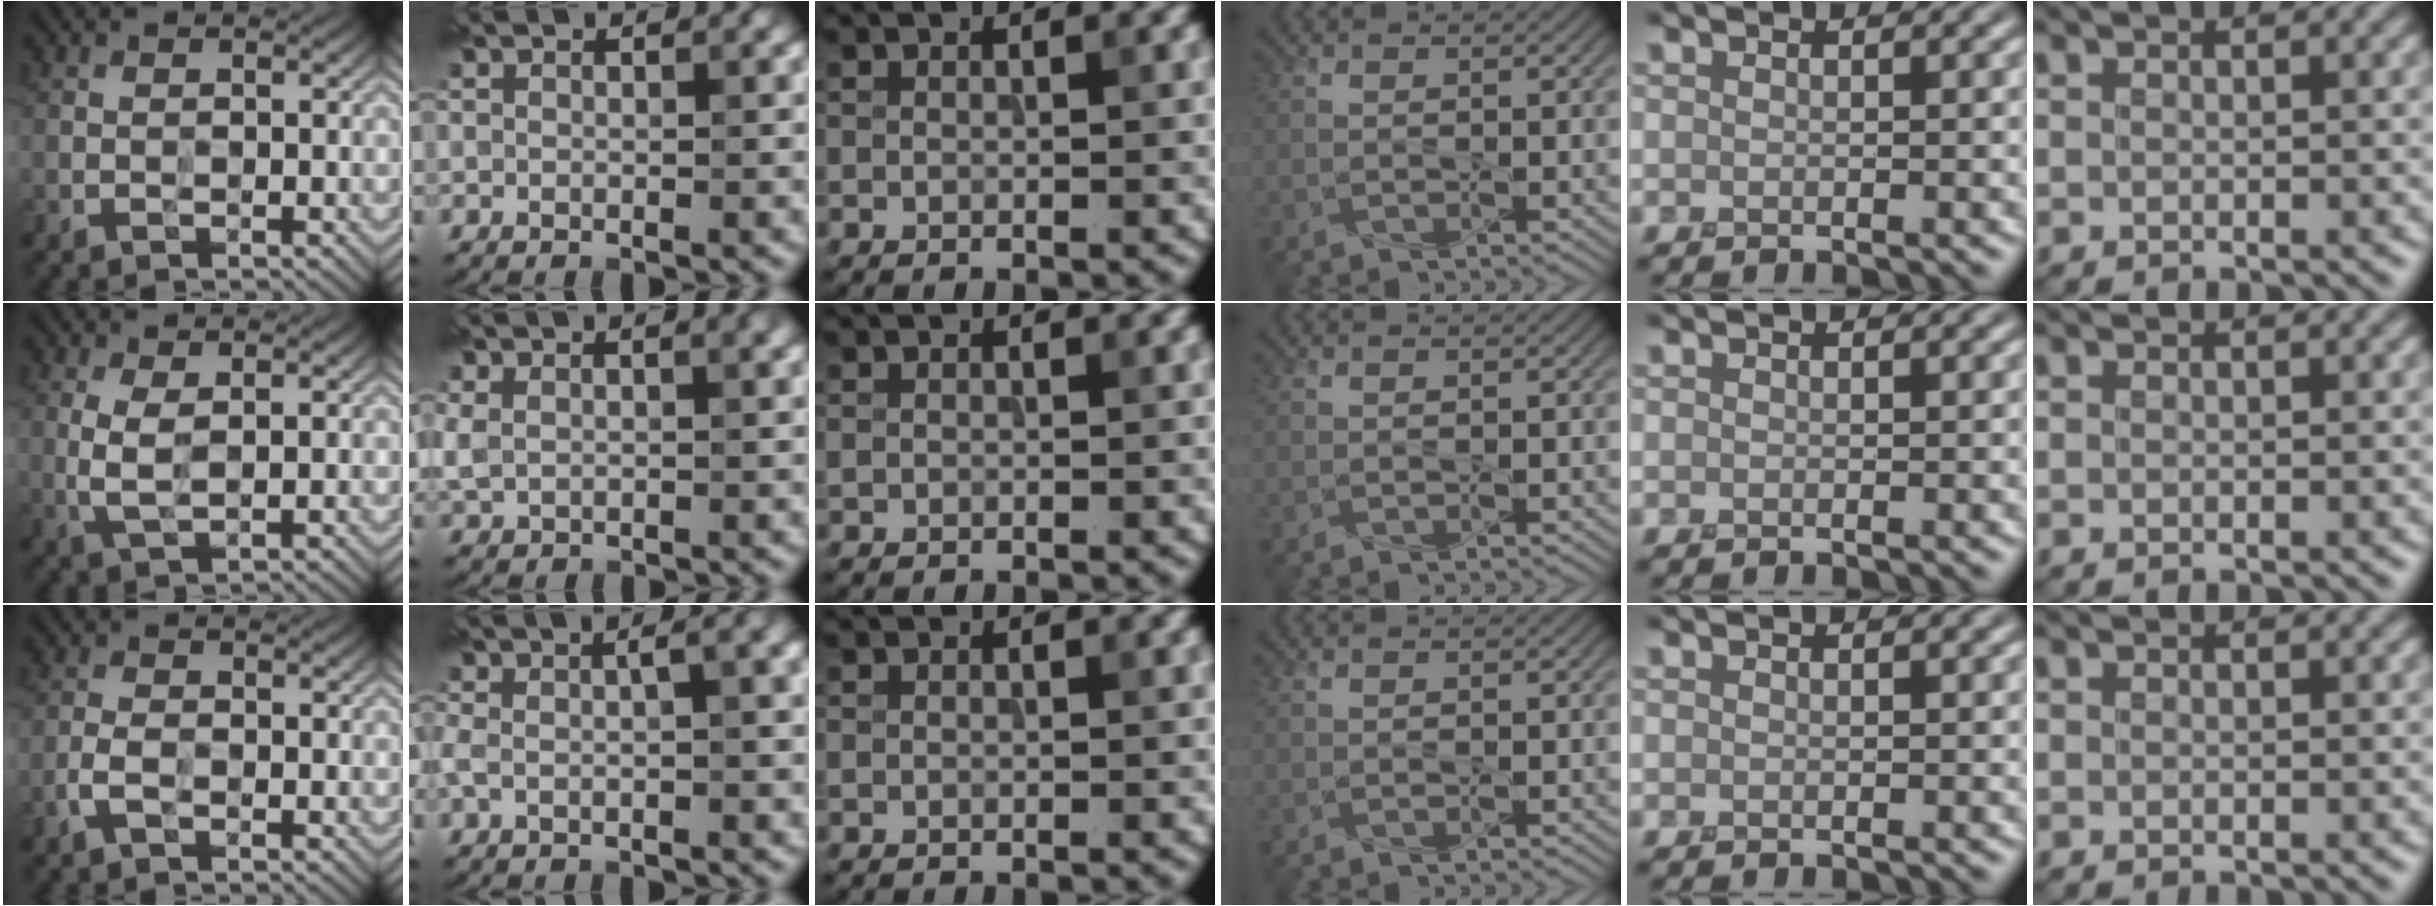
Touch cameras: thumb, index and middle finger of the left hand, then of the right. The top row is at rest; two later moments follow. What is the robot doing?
{"motion": "screw", "object": "toothpaste"}